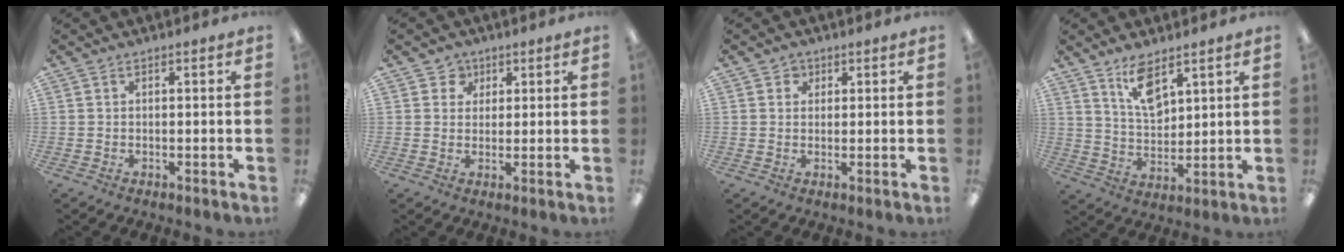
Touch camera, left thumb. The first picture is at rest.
{"total": 3.7, "force": [1.8, 3.3, 0.3], "torque": [-0.003, 0.003, 0.030]}
{"total": 2.1, "force": [1.0, 1.8, 0.4], "torque": [-0.003, 0.001, 0.015]}
{"total": 9.3, "force": [6.3, 4.5, 5.2], "torque": [-0.088, -0.029, 0.111]}